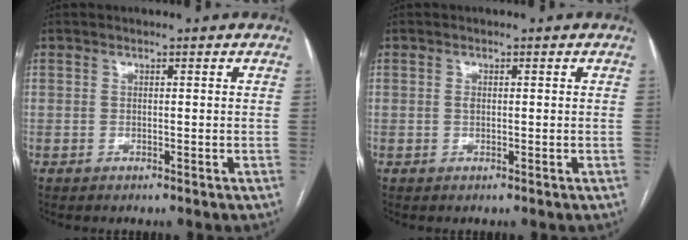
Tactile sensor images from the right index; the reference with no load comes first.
{"total": 0.7, "force": [0.1, 0.5, 0.5], "torque": [-0.011, 0.001, 0.001]}